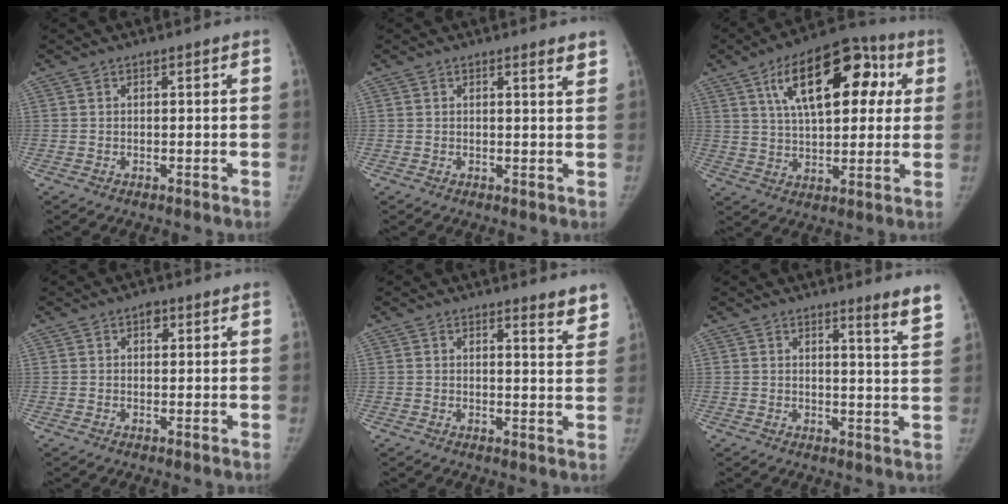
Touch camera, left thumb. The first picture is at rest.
{"total": 2.1, "force": [1.7, 0.2, 1.2], "torque": [-0.013, -0.011, 0.020]}
{"total": 19.1, "force": [6.6, 9.7, 15.1], "torque": [-0.194, 0.014, 0.101]}
{"total": 1.9, "force": [0.9, 1.3, 1.1], "torque": [-0.002, 0.000, 0.010]}
{"total": 4.4, "force": [3.8, 0.9, 2.0], "torque": [-0.009, -0.030, 0.036]}
{"total": 5.1, "force": [4.0, -0.2, 3.1], "torque": [-0.037, -0.036, 0.044]}